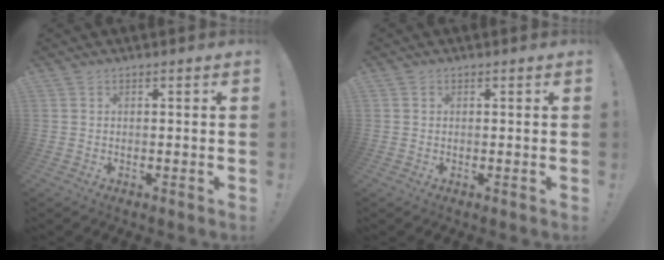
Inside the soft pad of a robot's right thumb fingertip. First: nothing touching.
{"total": 0.5, "force": [0.0, 0.5, 0.0], "torque": [-0.002, 0.003, 0.002]}